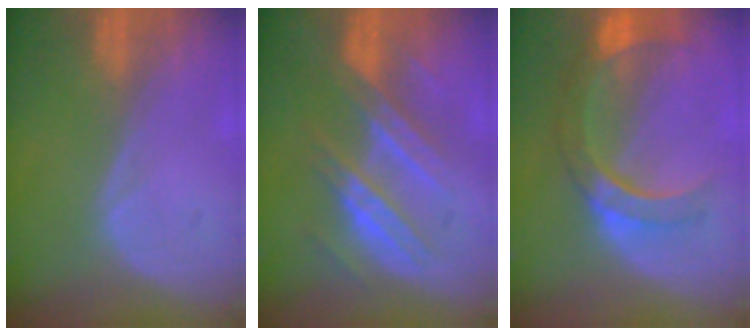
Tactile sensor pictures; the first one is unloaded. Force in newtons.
{"total": 7.3, "press": 7.3, "slide": 0.6}
{"total": 9.1, "press": 7.9, "slide": 4.4}